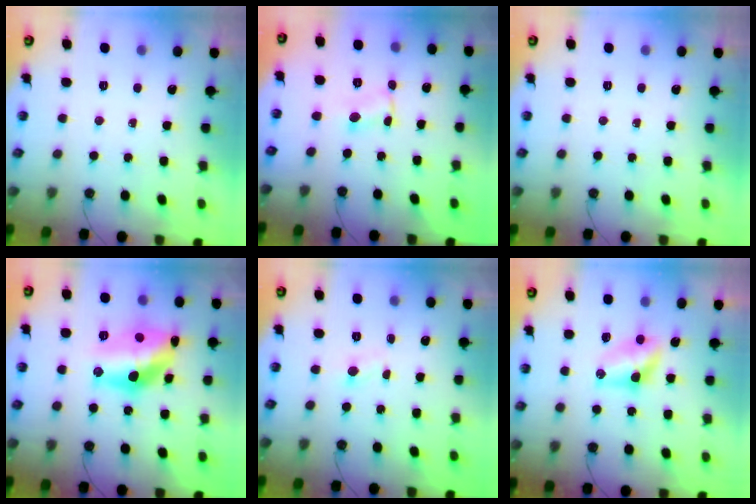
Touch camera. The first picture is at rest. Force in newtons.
{"total": 1.2, "press": 1.2, "slide": 0.2}
{"total": 0.0}
{"total": 15.5, "press": 15.2, "slide": 2.8}
{"total": 2.9, "press": 2.9, "slide": 0.3}
{"total": 6.0, "press": 5.9, "slide": 0.6}